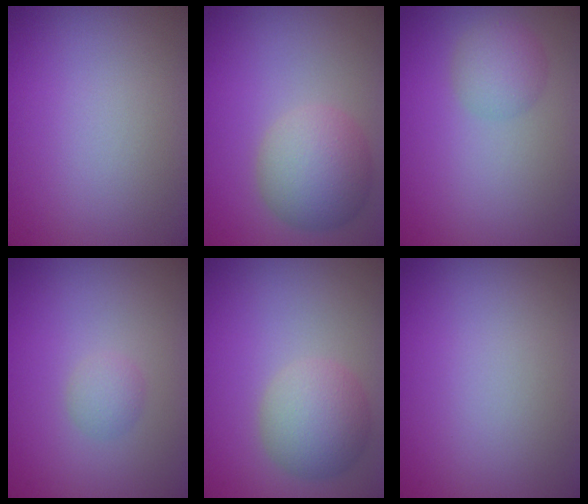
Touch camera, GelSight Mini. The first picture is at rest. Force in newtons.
{"total": 5.2, "press": 5.2, "slide": 0.2}
{"total": 2.5, "press": 2.5, "slide": 0.0}
{"total": 1.3, "press": 1.3, "slide": 0.1}
{"total": 4.4, "press": 4.4, "slide": 0.2}
{"total": 0.0}